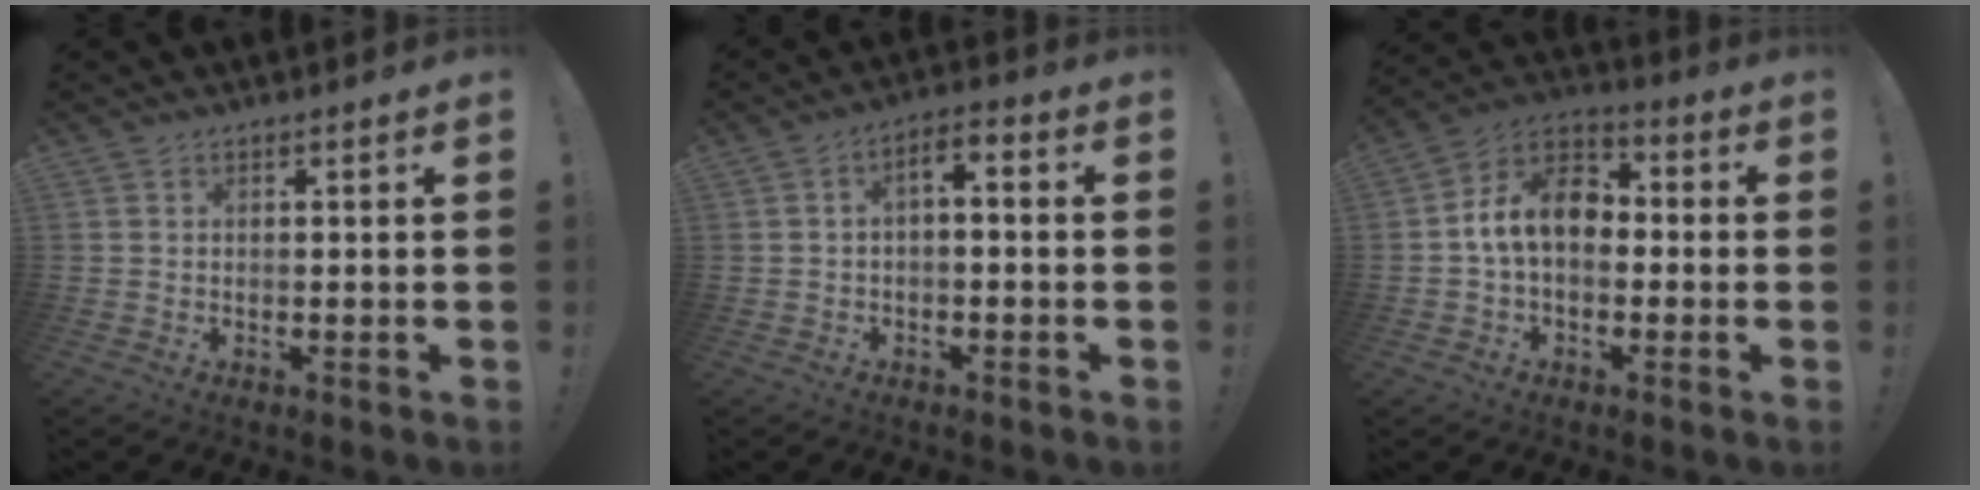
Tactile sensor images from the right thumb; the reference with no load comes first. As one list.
[{"total": 3.8, "force": [-1.6, 1.9, 2.8], "torque": [-0.048, 0.007, -0.028]}, {"total": 12.8, "force": [0.5, 8.8, 9.3], "torque": [-0.155, 0.019, 0.014]}]